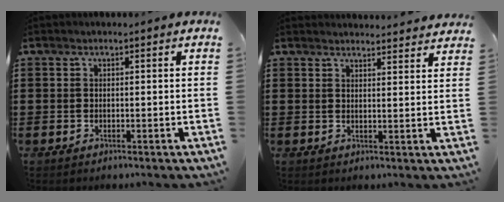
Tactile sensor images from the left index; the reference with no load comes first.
{"total": 2.8, "force": [2.8, -0.1, 0.2], "torque": [-0.003, -0.013, 0.052]}